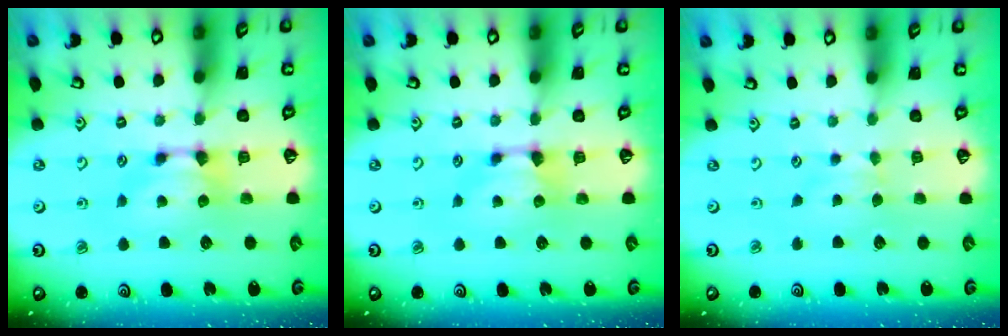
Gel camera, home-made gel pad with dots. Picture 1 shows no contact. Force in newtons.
{"total": 0.0}
{"total": 2.5, "press": 2.4, "slide": 0.5}